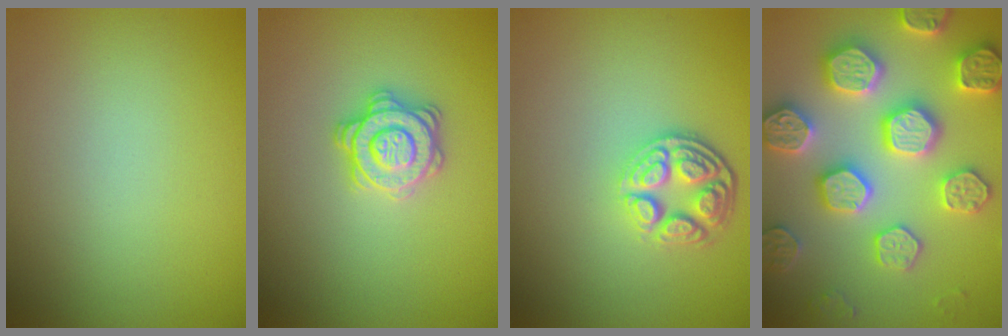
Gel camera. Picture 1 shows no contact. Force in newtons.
{"total": 2.9, "press": 2.9, "slide": 0.4}
{"total": 4.5, "press": 3.4, "slide": 2.9}
{"total": 7.8, "press": 7.7, "slide": 1.7}